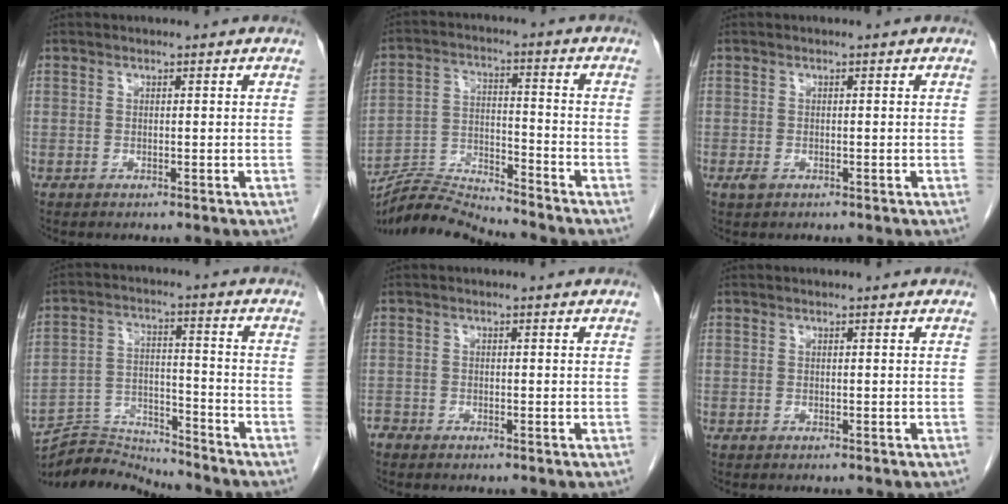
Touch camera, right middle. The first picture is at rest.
{"total": 9.2, "force": [-9.1, -1.3, 0.0], "torque": [-0.002, 0.014, -0.168]}
{"total": 1.0, "force": [-0.4, 0.6, 0.7], "torque": [-0.018, -0.001, -0.004]}
{"total": 10.8, "force": [-10.7, -0.4, -0.5], "torque": [0.007, 0.017, -0.196]}
{"total": 1.4, "force": [-1.3, 0.6, 0.1], "torque": [-0.004, -0.001, -0.025]}
{"total": 0.0}